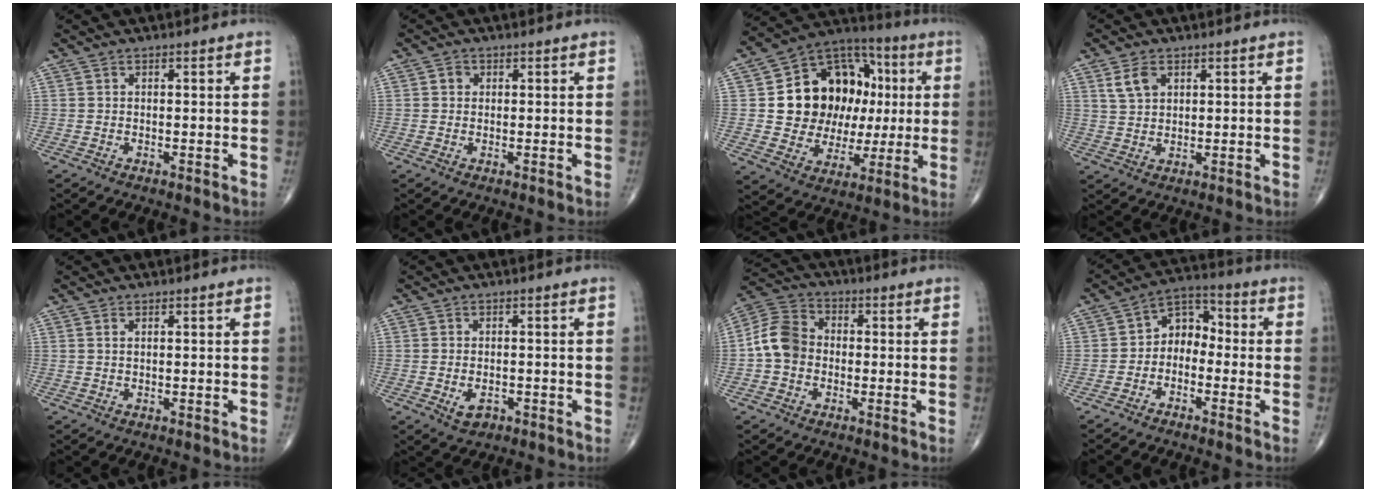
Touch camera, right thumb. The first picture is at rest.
{"total": 1.4, "force": [0.3, 1.3, 0.5], "torque": [-0.002, 0.002, 0.002]}
{"total": 21.8, "force": [2.7, 16.3, 14.2], "torque": [-0.169, 0.024, 0.055]}
{"total": 4.4, "force": [2.1, 2.8, 2.7], "torque": [-0.044, -0.004, 0.046]}
{"total": 0.7, "force": [0.4, 0.3, 0.5], "torque": [-0.013, 0.006, 0.008]}
{"total": 3.2, "force": [-1.2, 2.0, 2.2], "torque": [-0.033, 0.001, -0.013]}
{"total": 8.6, "force": [-1.0, 7.0, 5.0], "torque": [-0.083, 0.029, -0.034]}
{"total": 7.0, "force": [-1.6, 5.2, 4.4], "torque": [-0.042, 0.040, -0.048]}